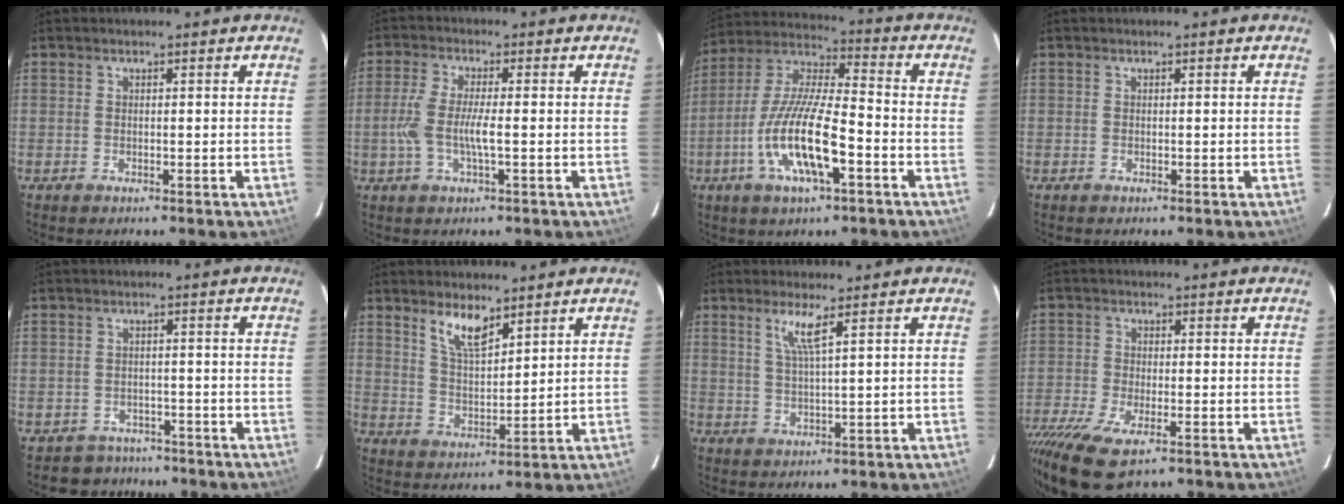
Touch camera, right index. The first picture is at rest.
{"total": 6.5, "force": [-1.3, 1.0, 6.3], "torque": [-0.134, -0.003, -0.025]}
{"total": 15.9, "force": [-6.1, 4.1, 14.1], "torque": [-0.288, -0.013, -0.118]}
{"total": 0.0}
{"total": 5.2, "force": [-4.0, 3.3, -0.6], "torque": [0.003, 0.028, -0.060]}
{"total": 7.0, "force": [5.0, 2.3, 4.4], "torque": [-0.079, -0.001, 0.101]}
{"total": 4.2, "force": [2.3, -0.4, 3.4], "torque": [-0.070, -0.006, 0.047]}
{"total": 15.3, "force": [-9.4, 5.8, 10.7], "torque": [-0.245, -0.070, -0.169]}